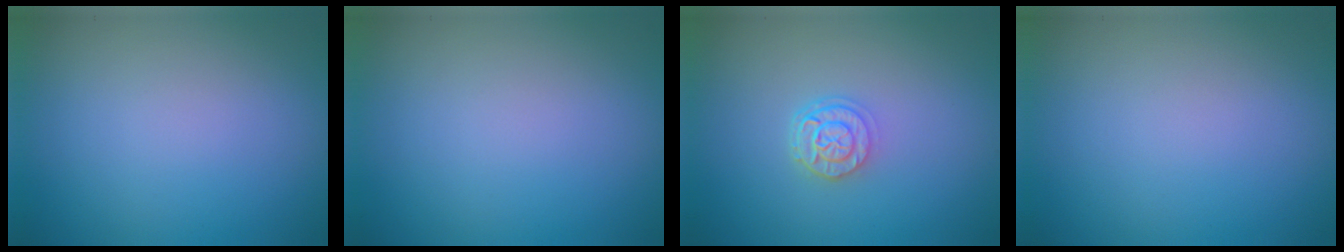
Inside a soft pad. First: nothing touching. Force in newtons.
{"total": 0.0}
{"total": 2.6, "press": 2.1, "slide": 1.5}
{"total": 0.0}